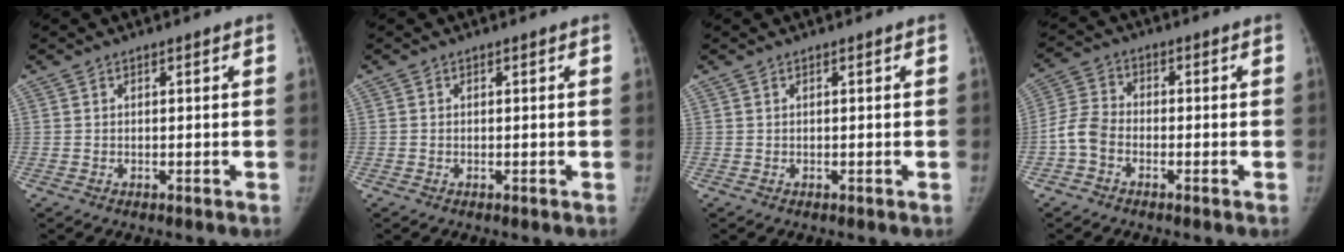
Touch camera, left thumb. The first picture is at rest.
{"total": 0.0}
{"total": 0.0}
{"total": 5.9, "force": [-2.2, 4.3, 3.4], "torque": [-0.065, 0.018, -0.054]}